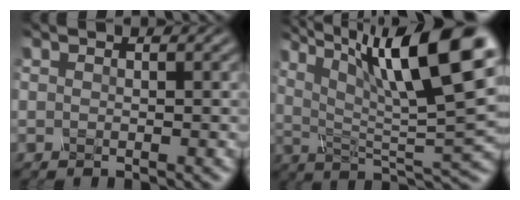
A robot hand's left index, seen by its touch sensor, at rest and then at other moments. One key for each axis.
{"total": 14.2, "fx": 6.7, "fy": 3.5, "fz": 12.0, "tx": -0.200, "ty": 0.008, "tz": 0.114}